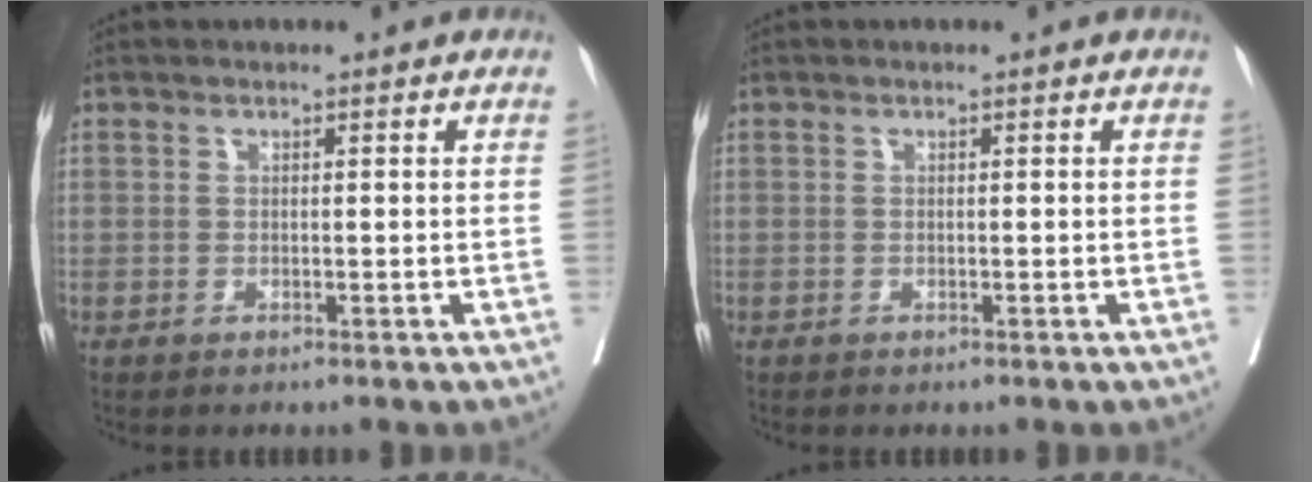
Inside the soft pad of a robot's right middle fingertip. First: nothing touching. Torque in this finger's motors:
{"motor_torque": [0.40, -0.41, 0.05, 0.01]}